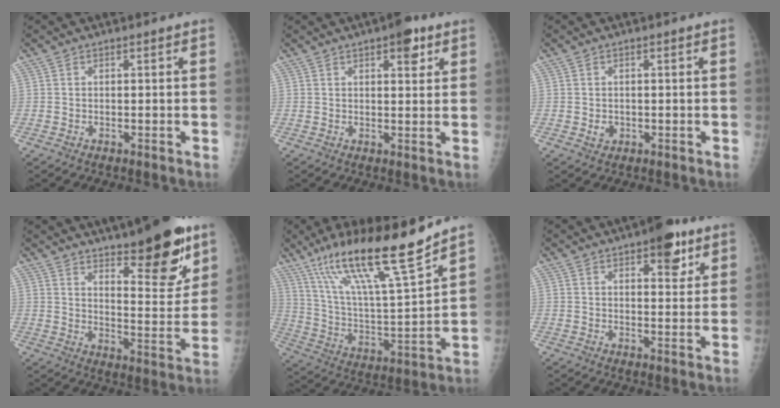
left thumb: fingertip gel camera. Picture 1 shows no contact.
{"total": 5.1, "force": [2.8, 2.1, 3.7], "torque": [-0.033, -0.009, 0.032]}
{"total": 1.7, "force": [-0.2, 1.5, 0.8], "torque": [-0.007, 0.002, 0.002]}
{"total": 18.3, "force": [11.9, 5.8, 12.7], "torque": [-0.138, -0.078, 0.180]}
{"total": 21.5, "force": [14.9, 2.5, 15.2], "torque": [-0.251, -0.063, 0.271]}
{"total": 8.0, "force": [4.6, 3.4, 5.6], "torque": [-0.051, -0.019, 0.058]}